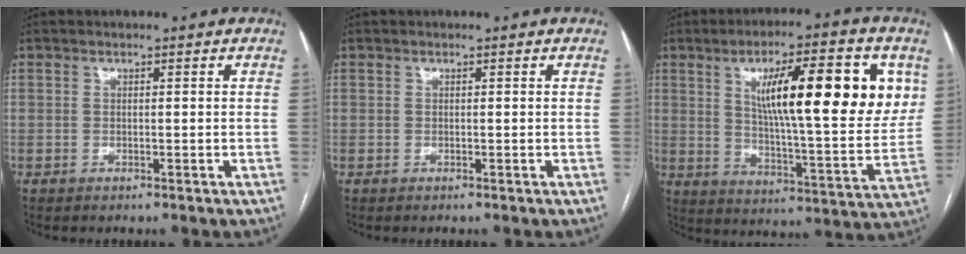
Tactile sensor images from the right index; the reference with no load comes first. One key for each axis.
{"total": 0.0}
{"total": 20.4, "fx": 6.7, "fy": 3.9, "fz": 18.8, "tx": -0.271, "ty": 0.008, "tz": 0.101}